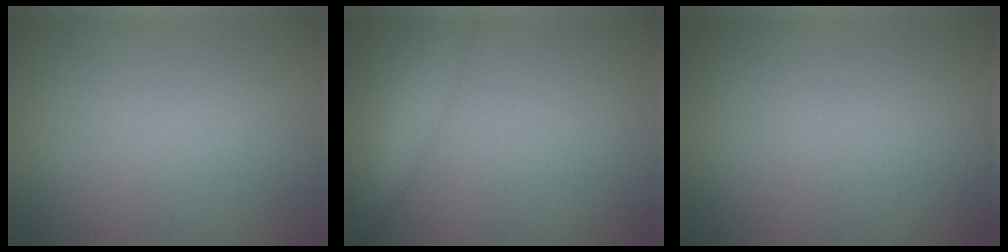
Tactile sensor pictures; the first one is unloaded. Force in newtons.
{"total": 3.0, "press": 3.0, "slide": 0.1}
{"total": 0.0}